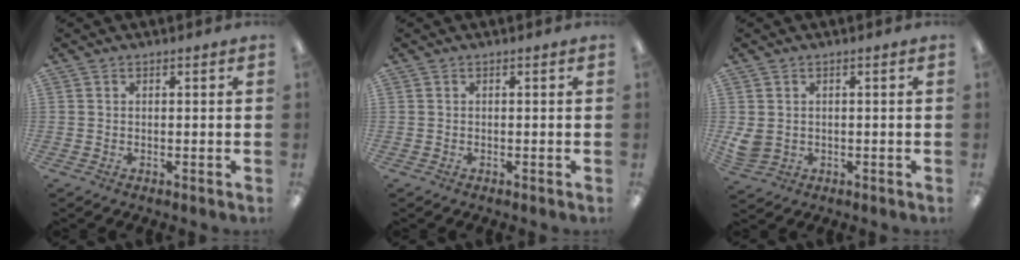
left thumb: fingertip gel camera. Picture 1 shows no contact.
{"total": 0.0}
{"total": 3.5, "force": [0.3, 3.0, 1.7], "torque": [-0.041, -0.003, 0.009]}